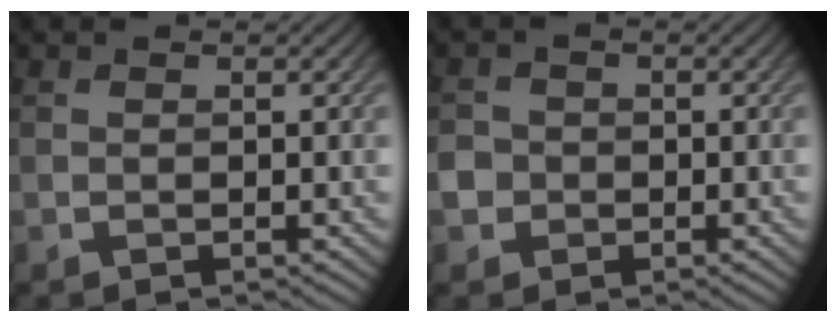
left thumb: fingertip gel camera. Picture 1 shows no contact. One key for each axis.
{"total": 2.4, "fx": -0.5, "fy": 2.3, "fz": 0.4, "tx": -0.006, "ty": 0.000, "tz": -0.018}